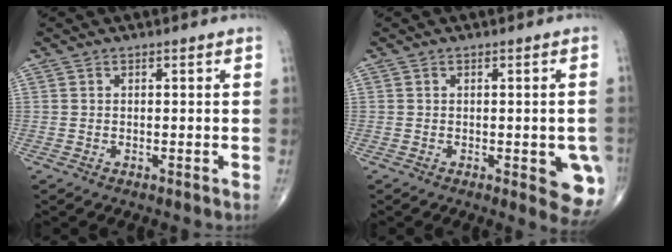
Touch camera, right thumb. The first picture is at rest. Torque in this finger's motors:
{"motor_torque": [1.18, 1.45, 0.42, -0.53, 0.18]}